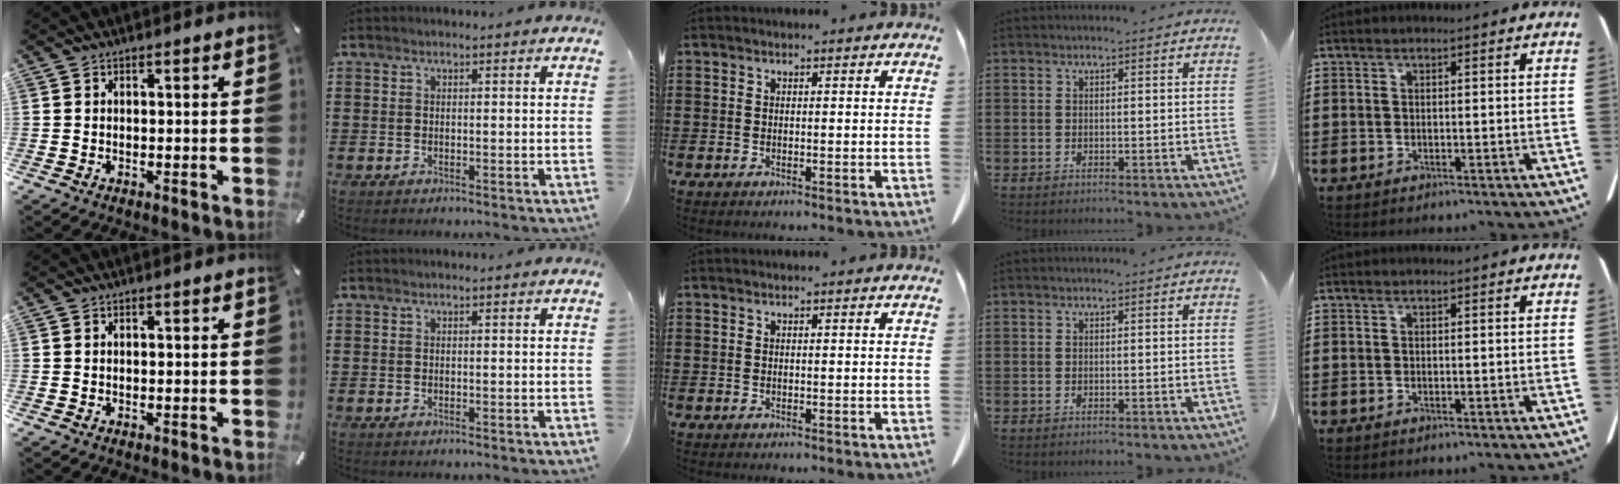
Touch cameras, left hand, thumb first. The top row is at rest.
{}